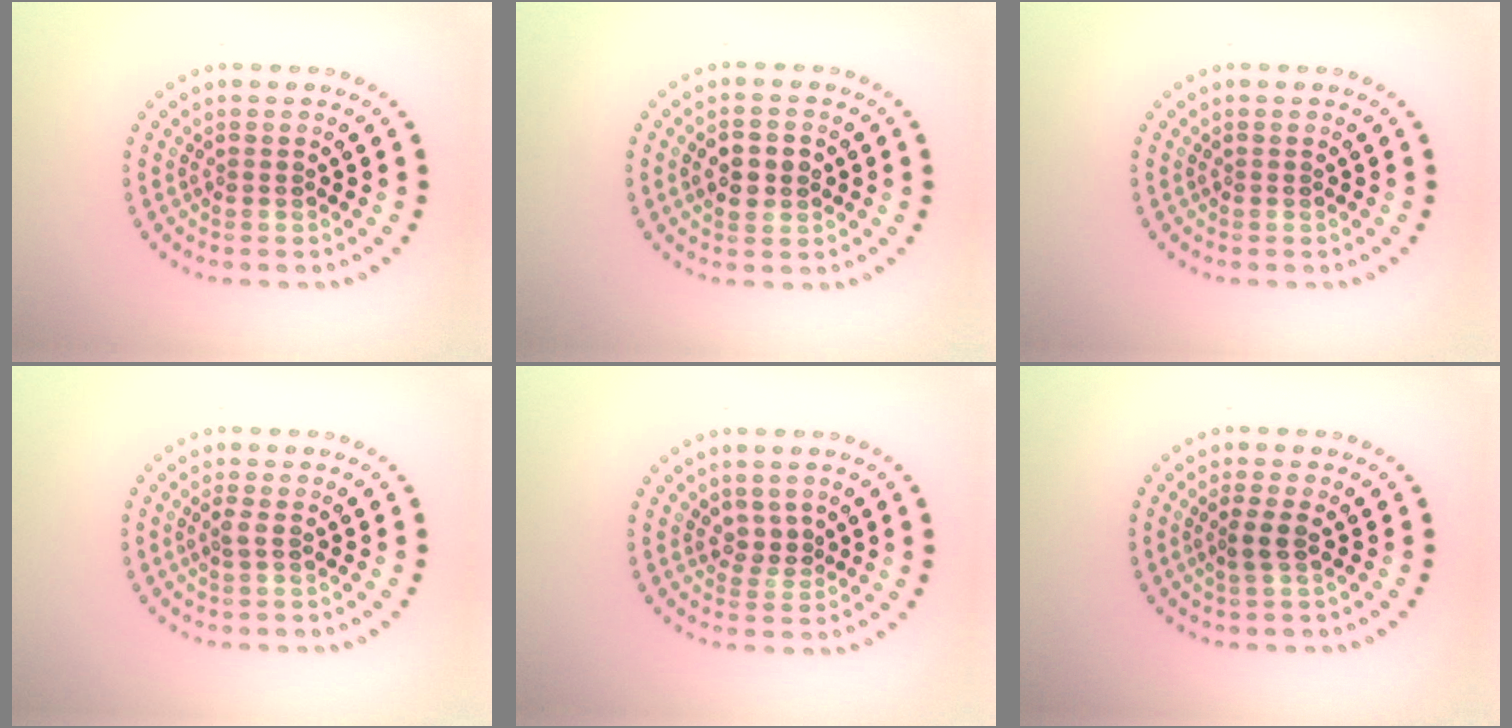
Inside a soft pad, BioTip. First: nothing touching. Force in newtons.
{"total": 3.1, "press": 3.1, "slide": 0.1}
{"total": 0.0}
{"total": 0.9, "press": 0.6, "slide": 0.6}
{"total": 1.6, "press": 1.3, "slide": 1.0}
{"total": 1.6, "press": 1.3, "slide": 0.9}